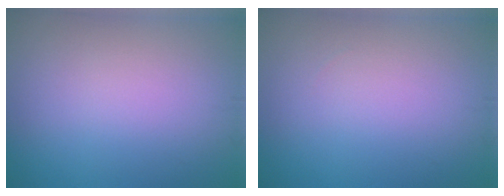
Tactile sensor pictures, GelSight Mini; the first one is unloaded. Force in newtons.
{"total": 0.0}